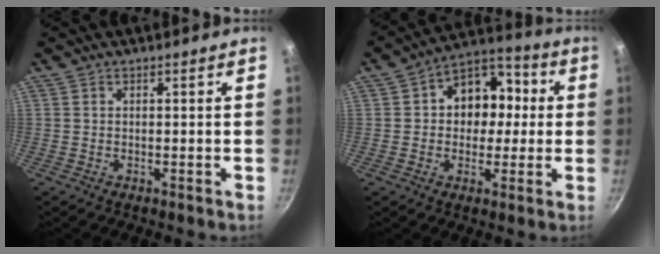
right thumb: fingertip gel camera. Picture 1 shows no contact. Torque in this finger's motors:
{"motor_torque": [-0.09, 0.42, 0.08, 0.17, 0.06]}